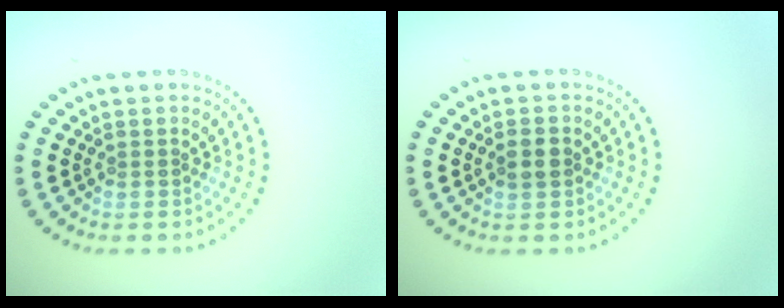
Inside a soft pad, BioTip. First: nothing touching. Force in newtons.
{"total": 1.8, "press": 1.8, "slide": 0.2}